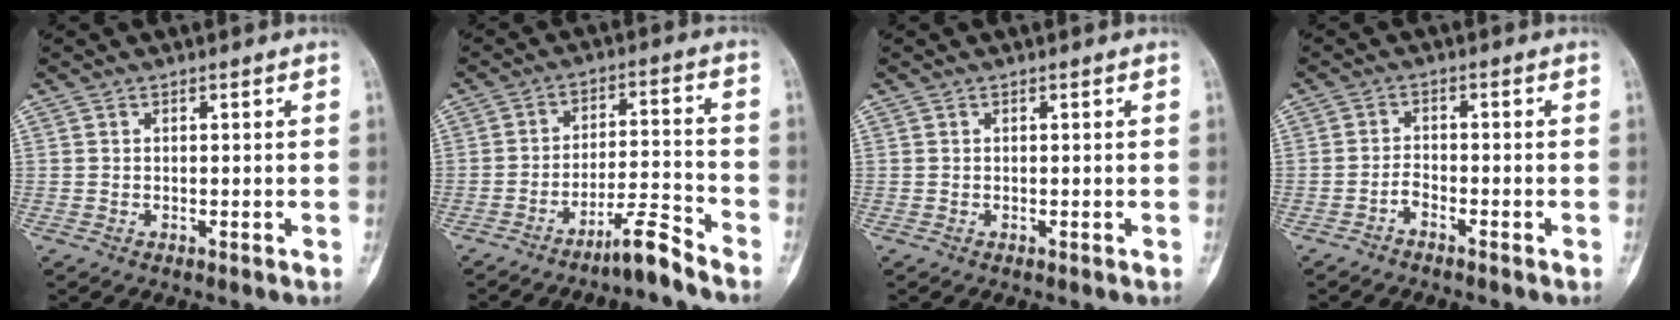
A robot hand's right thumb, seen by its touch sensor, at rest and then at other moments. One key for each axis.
{"total": 6.9, "fx": -5.8, "fy": 0.1, "fz": 3.7, "tx": -0.065, "ty": 0.059, "tz": -0.105}
{"total": 0.0}
{"total": 1.9, "fx": -1.6, "fy": 0.6, "fz": 0.9, "tx": -0.020, "ty": 0.017, "tz": -0.032}